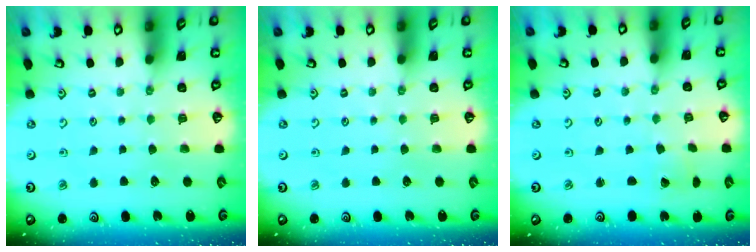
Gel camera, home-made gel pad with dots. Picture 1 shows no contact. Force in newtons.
{"total": 0.0}
{"total": 1.5, "press": 1.5, "slide": 0.0}